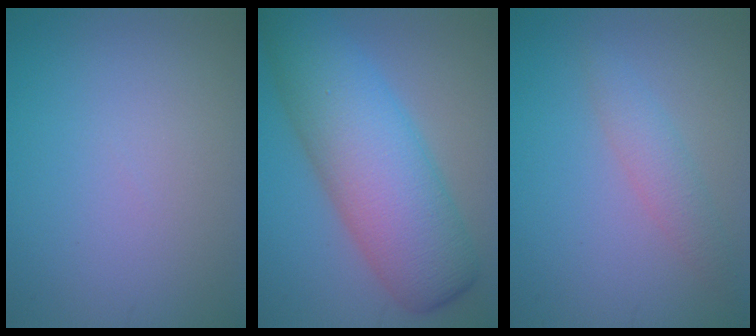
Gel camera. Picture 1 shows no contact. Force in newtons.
{"total": 10.5, "press": 10.5, "slide": 0.2}
{"total": 2.1, "press": 2.1, "slide": 0.1}